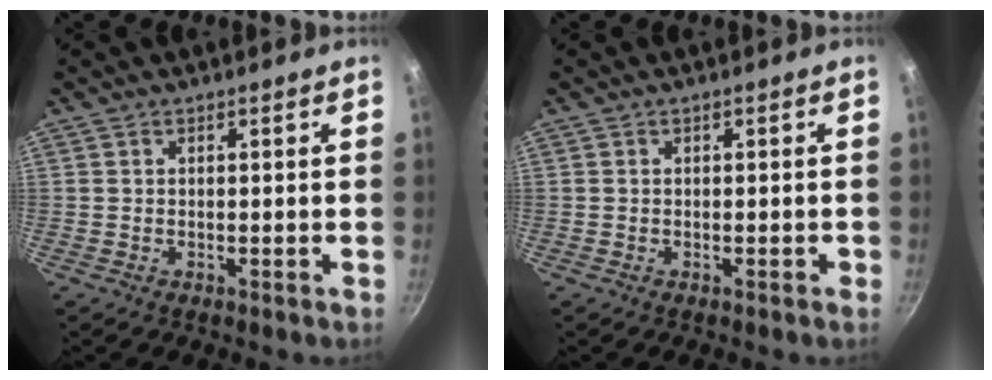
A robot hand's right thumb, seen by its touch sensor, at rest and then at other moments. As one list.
[{"total": 1.1, "force": [-0.5, 0.7, 0.7], "torque": [0.002, 0.011, -0.005]}]